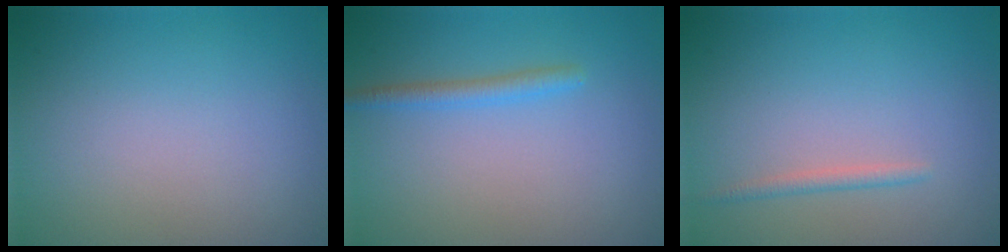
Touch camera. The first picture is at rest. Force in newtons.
{"total": 1.6, "press": 1.6, "slide": 0.0}
{"total": 1.0, "press": 1.0, "slide": 0.0}